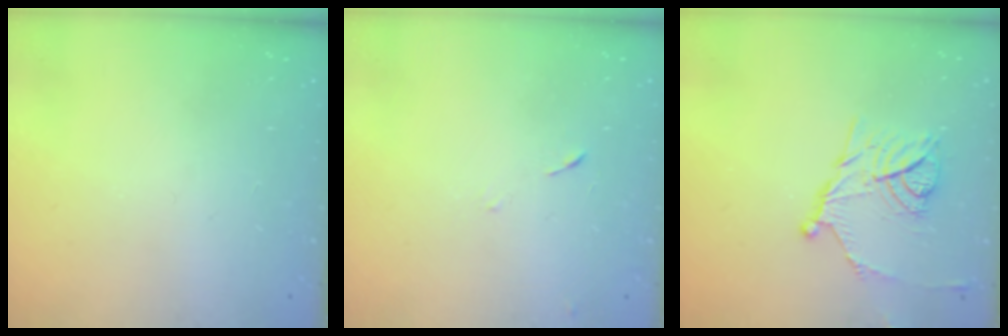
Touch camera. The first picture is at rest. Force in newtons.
{"total": 6.3, "press": 6.2, "slide": 0.6}
{"total": 13.2, "press": 13.2, "slide": 0.3}